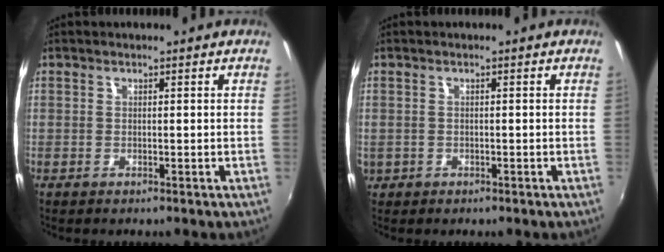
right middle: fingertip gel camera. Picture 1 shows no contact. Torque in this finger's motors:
{"motor_torque": [2.14, 0.00, 1.06, 0.21]}